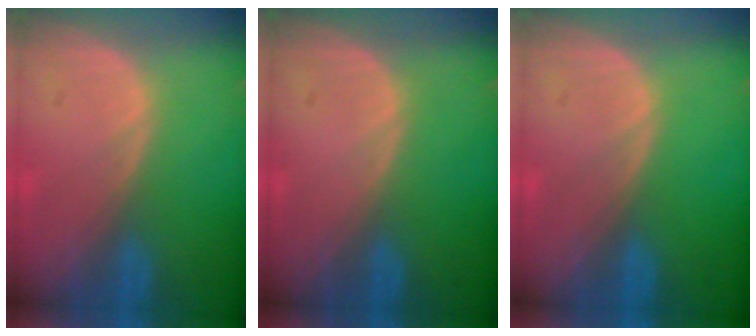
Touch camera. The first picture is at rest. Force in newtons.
{"total": 0.0}
{"total": 0.0}